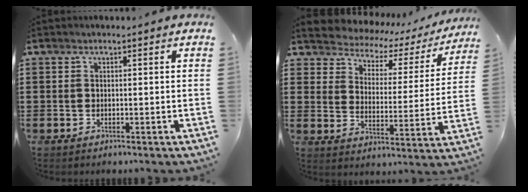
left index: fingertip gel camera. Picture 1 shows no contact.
{"total": 3.1, "force": [2.8, 1.2, 0.5], "torque": [-0.034, -0.025, 0.036]}